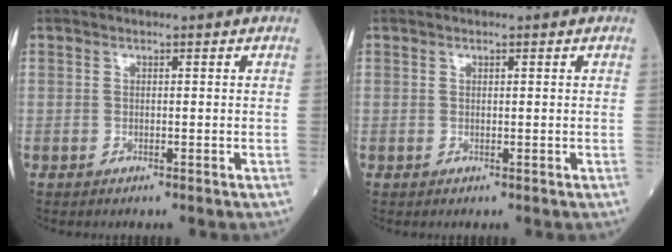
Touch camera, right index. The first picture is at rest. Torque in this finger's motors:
{"motor_torque": [-0.04, -0.07, -0.03, -0.01]}